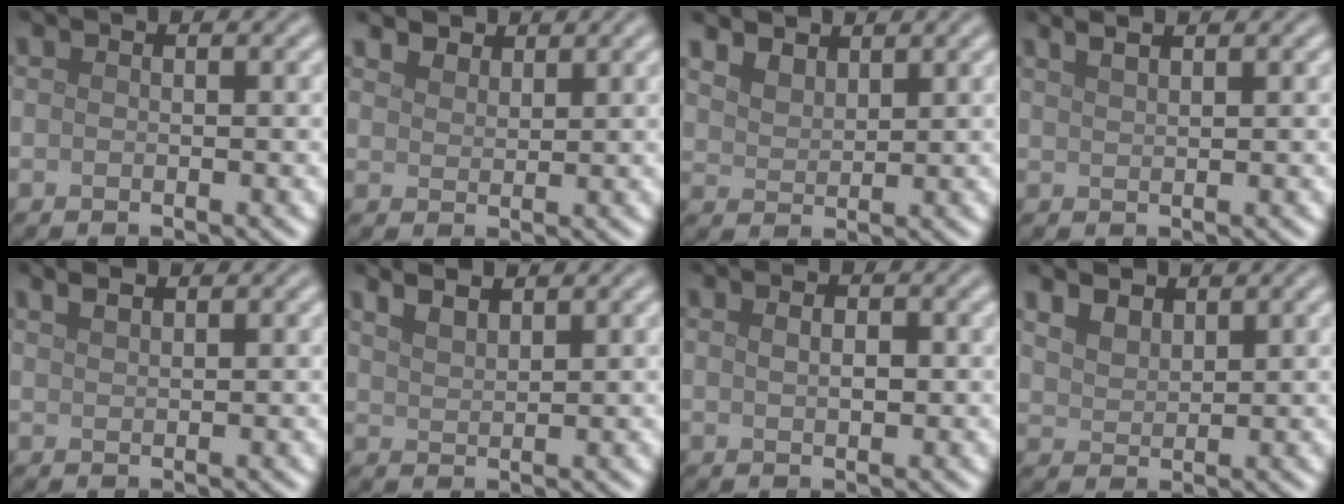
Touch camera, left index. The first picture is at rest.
{"total": 2.4, "force": [2.1, 1.0, 0.5], "torque": [-0.017, -0.006, 0.044]}
{"total": 3.3, "force": [2.7, 1.7, 1.1], "torque": [-0.037, 0.000, 0.055]}
{"total": 2.6, "force": [1.9, 1.0, 1.4], "torque": [-0.004, 0.014, 0.006]}
{"total": 1.6, "force": [1.3, 0.5, 0.7], "torque": [-0.011, 0.004, 0.018]}
{"total": 3.0, "force": [2.5, 0.9, 1.4], "torque": [-0.011, 0.017, 0.028]}
{"total": 1.8, "force": [0.5, 0.9, 1.5], "torque": [-0.019, -0.003, 0.008]}
{"total": 3.1, "force": [2.4, 1.6, 1.1], "torque": [-0.035, 0.002, 0.048]}